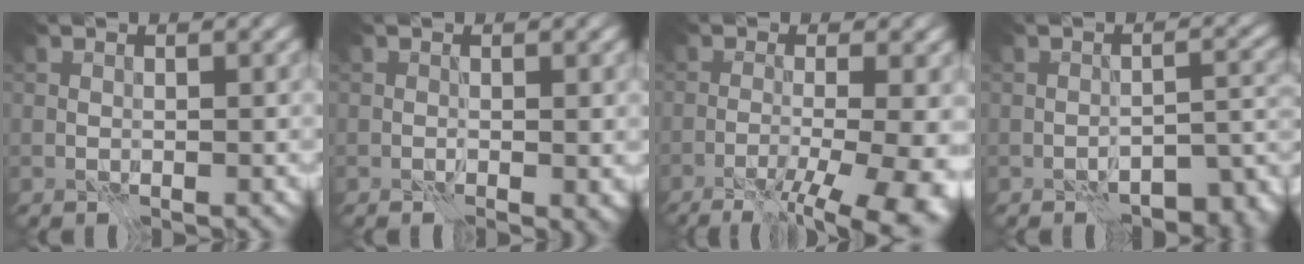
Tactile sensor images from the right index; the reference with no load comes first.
{"total": 0.6, "force": [0.0, 0.2, 0.5], "torque": [-0.007, -0.001, 0.001]}
{"total": 10.4, "force": [-4.4, 3.3, 8.8], "torque": [-0.081, -0.011, -0.060]}
{"total": 6.6, "force": [-4.7, 2.8, 3.7], "torque": [-0.036, -0.007, -0.068]}